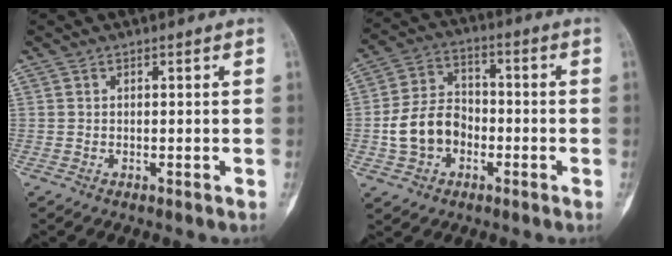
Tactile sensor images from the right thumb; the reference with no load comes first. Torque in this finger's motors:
{"motor_torque": [1.27, 1.81, 0.80, -0.36, 0.15]}